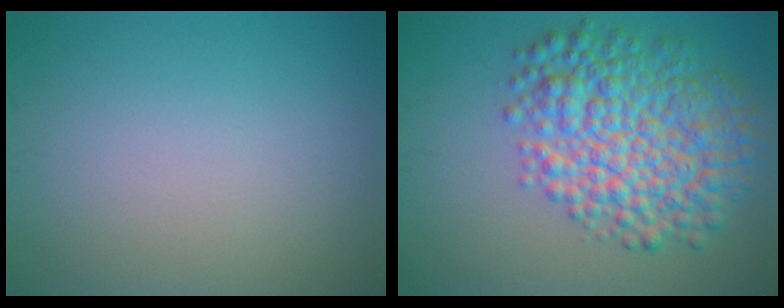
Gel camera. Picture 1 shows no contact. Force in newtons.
{"total": 8.6, "press": 8.6, "slide": 0.1}